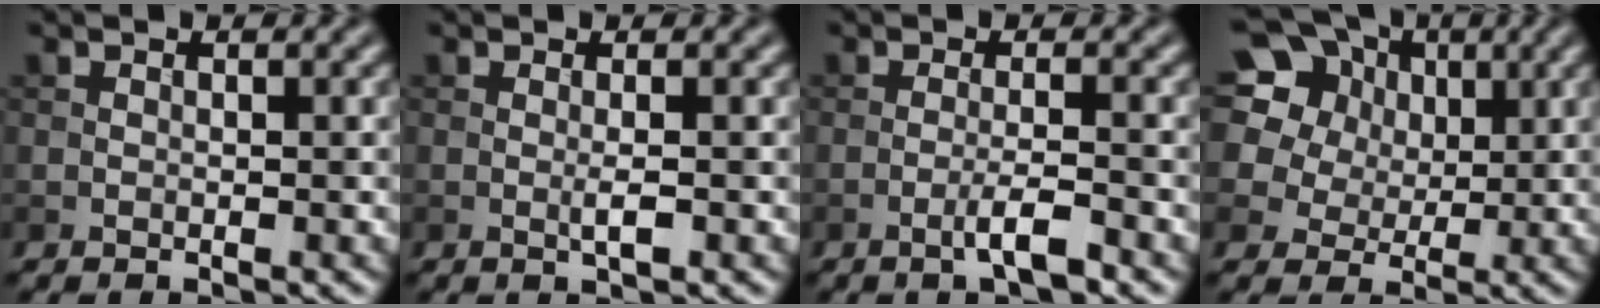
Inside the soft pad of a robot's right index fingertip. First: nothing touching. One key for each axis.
{"total": 1.3, "fx": -0.2, "fy": 0.1, "fz": 1.3, "tx": -0.026, "ty": -0.002, "tz": -0.005}
{"total": 2.6, "fx": -1.3, "fy": 0.3, "fz": 2.2, "tx": -0.037, "ty": 0.007, "tz": -0.029}
{"total": 20.2, "fx": 10.0, "fy": 15.1, "fz": 9.0, "tx": -0.242, "ty": 0.070, "tz": 0.163}